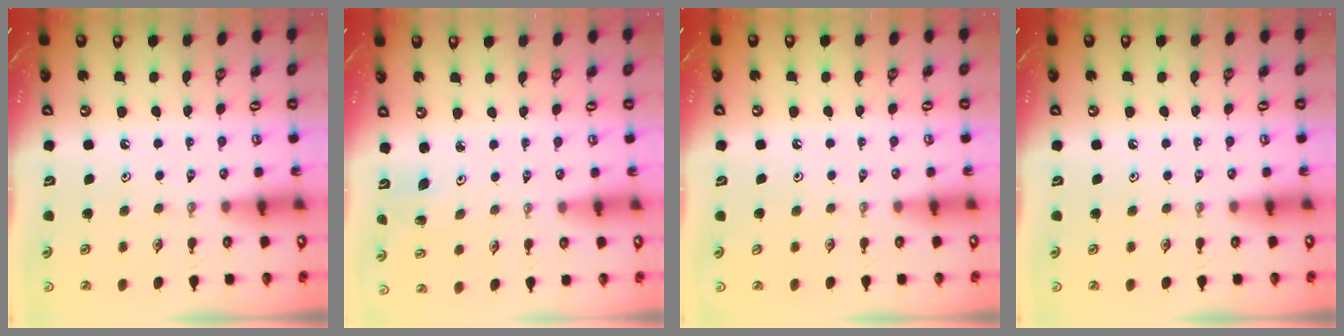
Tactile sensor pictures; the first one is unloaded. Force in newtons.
{"total": 1.9, "press": 1.9, "slide": 0.0}
{"total": 1.1, "press": 0.0, "slide": 1.1}
{"total": 0.0}